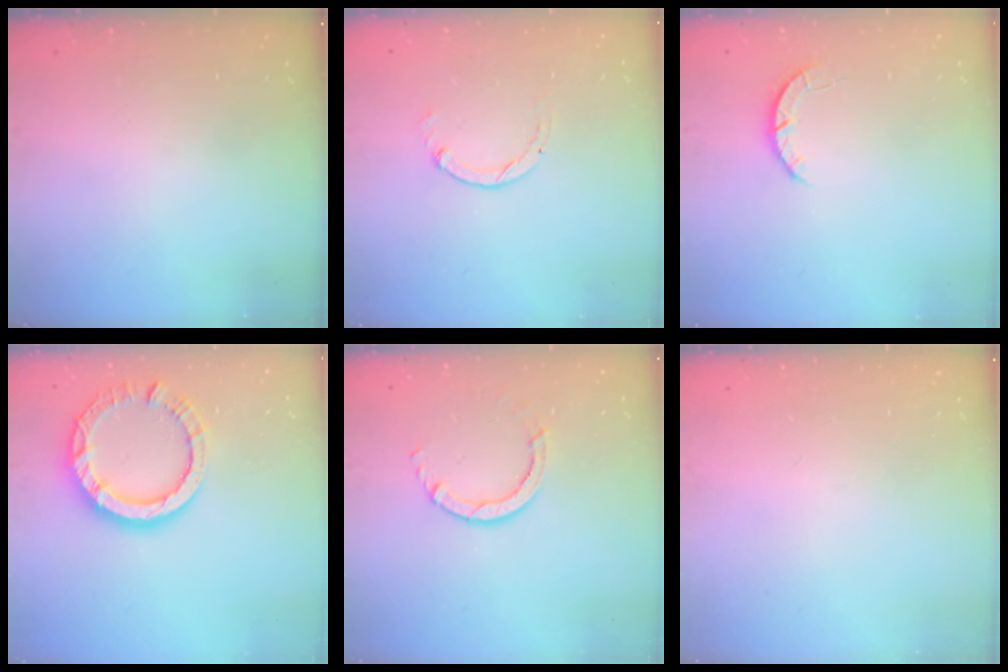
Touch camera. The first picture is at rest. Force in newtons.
{"total": 0.0}
{"total": 2.7, "press": 2.6, "slide": 0.4}
{"total": 13.2, "press": 13.1, "slide": 1.6}
{"total": 3.0, "press": 3.0, "slide": 0.4}
{"total": 0.0}